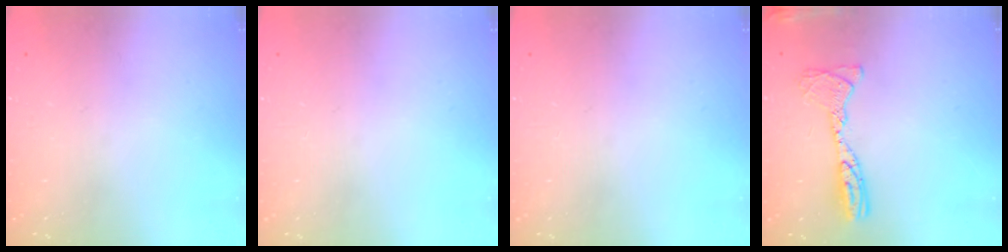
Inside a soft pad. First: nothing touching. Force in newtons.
{"total": 0.0}
{"total": 0.0}
{"total": 12.2, "press": 12.1, "slide": 1.3}